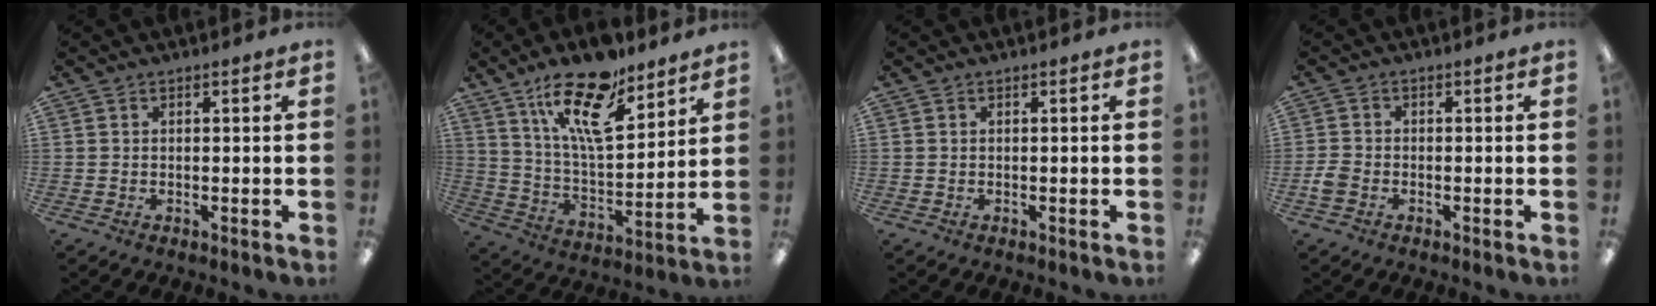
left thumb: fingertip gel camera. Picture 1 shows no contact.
{"total": 19.4, "force": [12.4, 7.5, 12.9], "torque": [-0.215, -0.062, 0.207]}
{"total": 0.0}
{"total": 2.5, "force": [-1.1, 1.7, 1.4], "torque": [-0.023, 0.006, -0.020]}